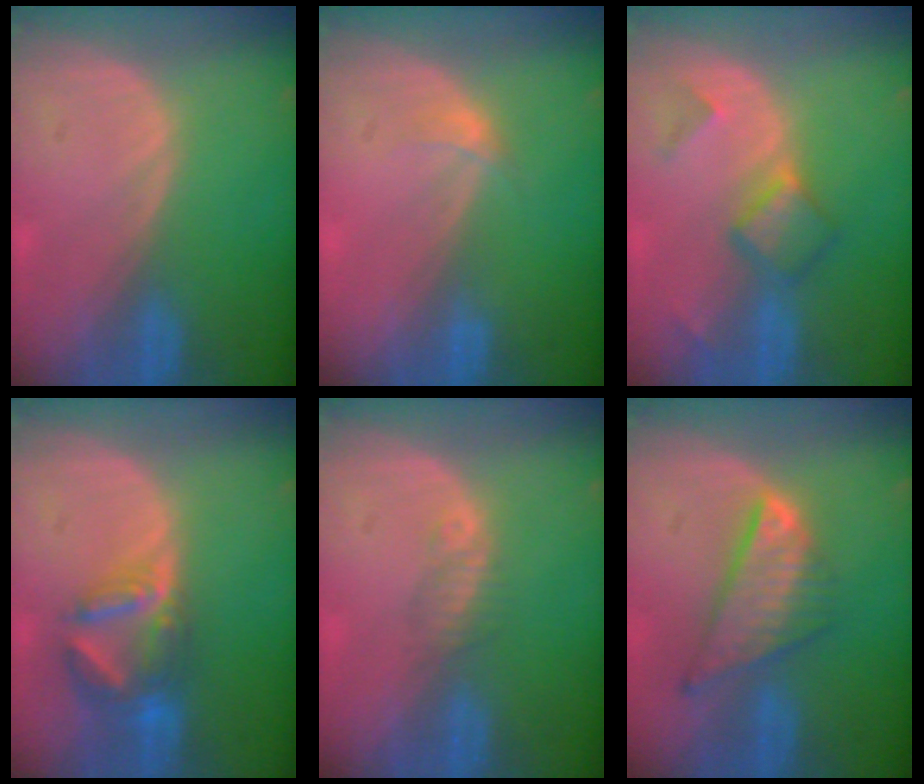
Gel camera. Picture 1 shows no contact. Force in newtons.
{"total": 1.2, "press": 1.2, "slide": 0.1}
{"total": 4.9, "press": 4.7, "slide": 1.4}
{"total": 7.2, "press": 6.3, "slide": 3.4}
{"total": 1.8, "press": 1.6, "slide": 0.8}
{"total": 8.3, "press": 7.1, "slide": 4.3}